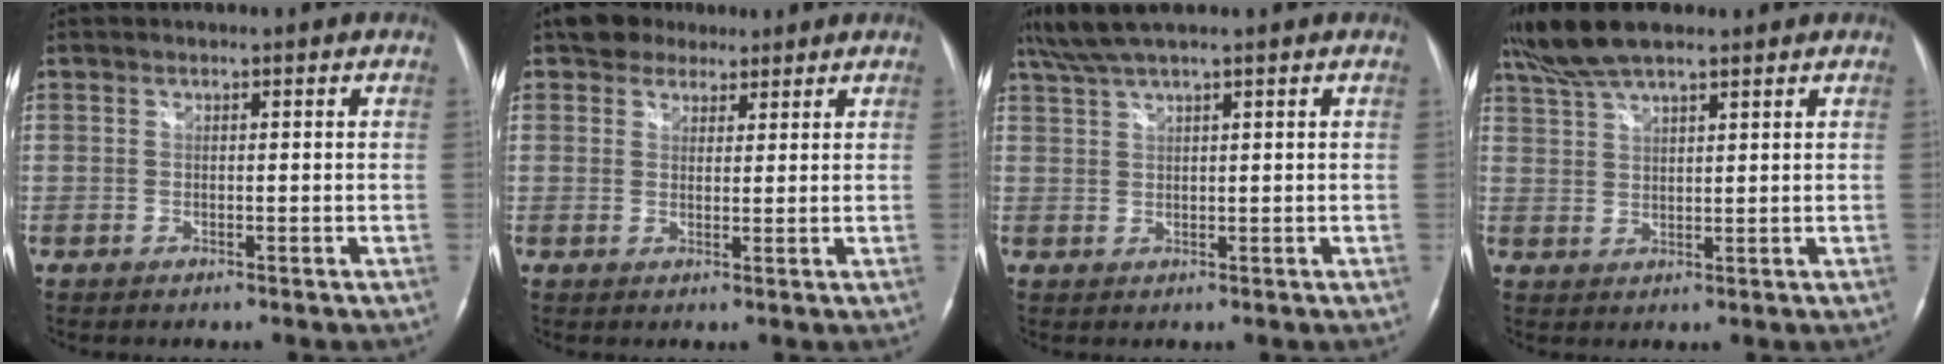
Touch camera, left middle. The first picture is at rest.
{"total": 5.0, "force": [3.8, 3.1, 1.2], "torque": [-0.025, 0.020, 0.066]}
{"total": 5.1, "force": [4.1, -0.2, 3.0], "torque": [-0.070, 0.030, 0.083]}
{"total": 8.6, "force": [6.9, 1.7, 4.7], "torque": [-0.101, 0.029, 0.132]}